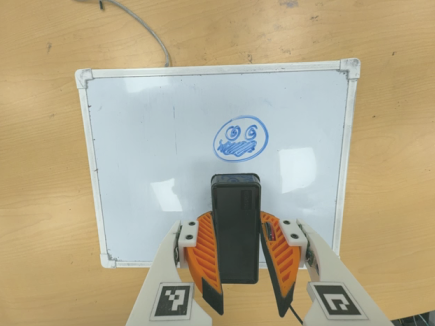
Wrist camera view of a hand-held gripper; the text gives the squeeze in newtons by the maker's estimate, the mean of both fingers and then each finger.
{"total": 9.6, "left": 8.0, "right": 11.3}